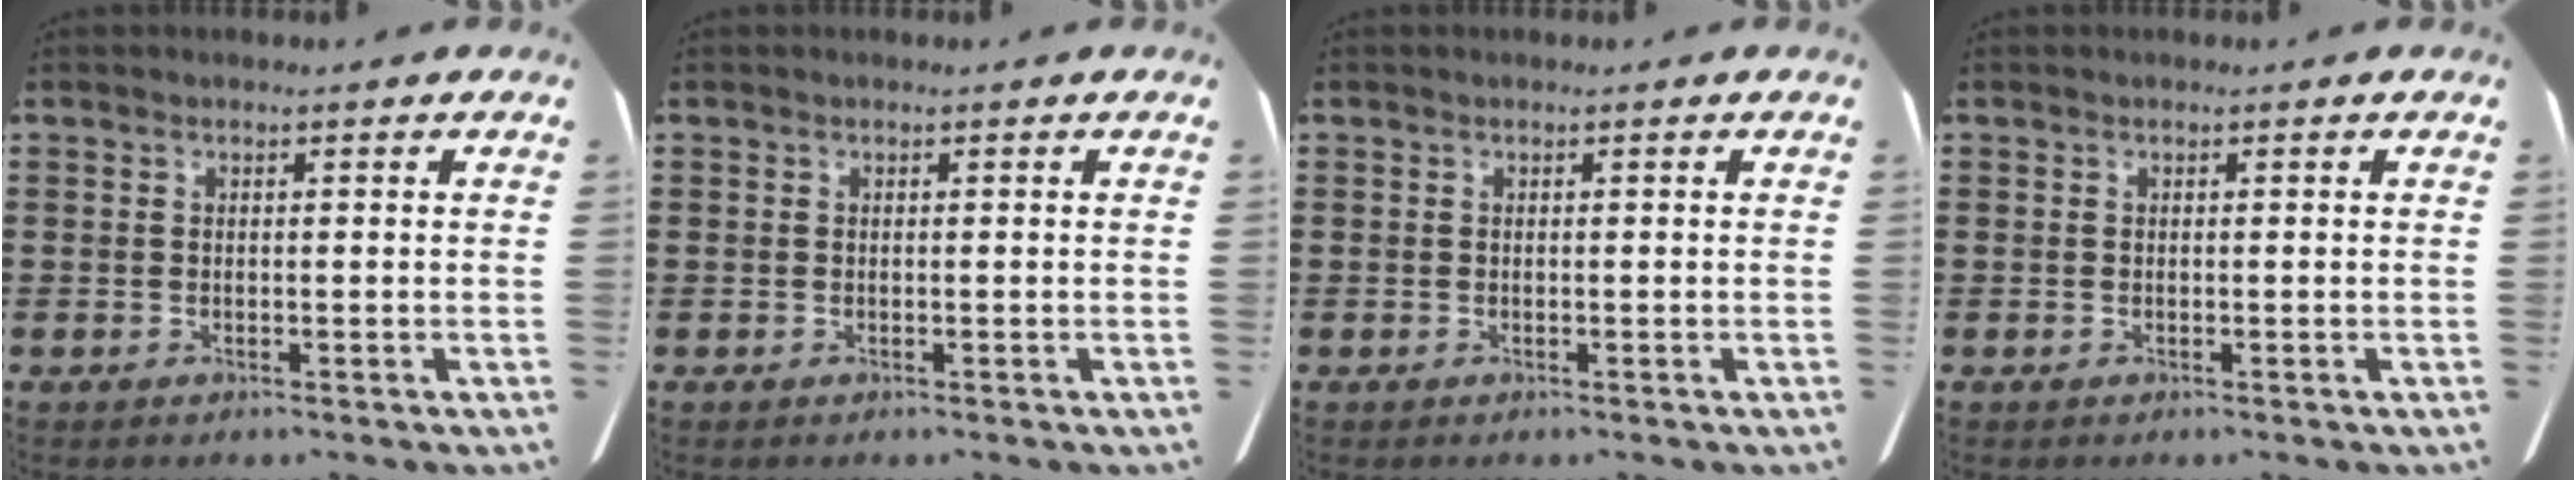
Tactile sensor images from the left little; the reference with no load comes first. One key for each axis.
{"total": 0.0}
{"total": 0.0}
{"total": 0.0}